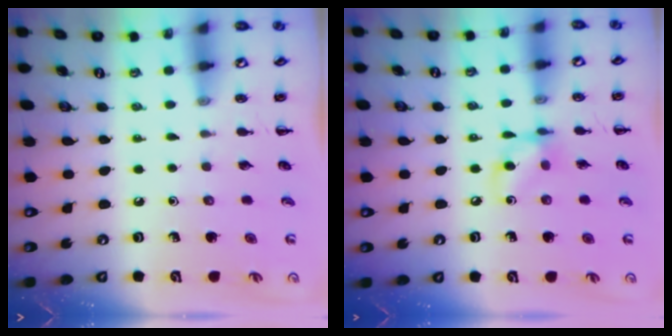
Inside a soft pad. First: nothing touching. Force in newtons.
{"total": 8.1, "press": 8.1, "slide": 0.7}